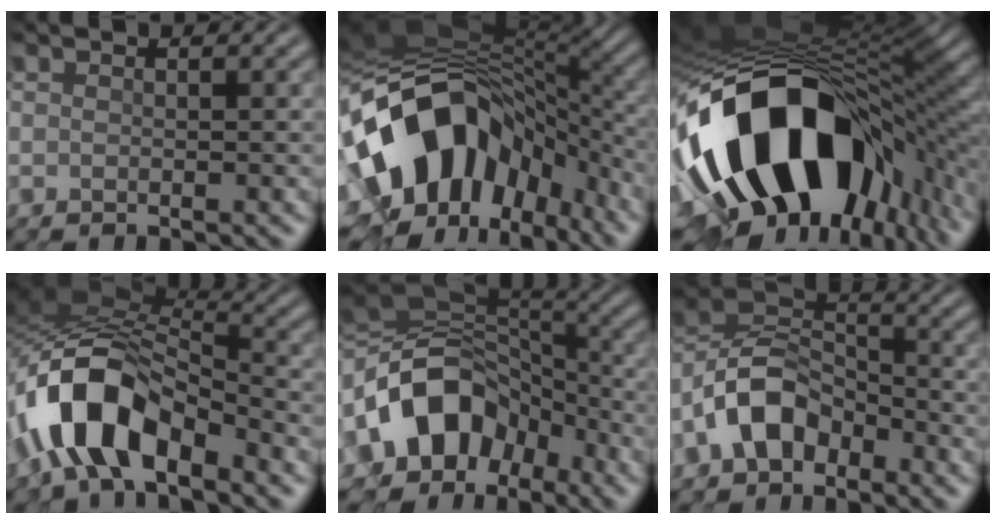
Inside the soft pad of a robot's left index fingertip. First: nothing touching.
{"total": 15.7, "force": [-3.6, 10.7, 10.9], "torque": [-0.200, -0.005, -0.054]}
{"total": 18.1, "force": [-5.9, 10.4, 13.6], "torque": [-0.240, -0.029, -0.073]}
{"total": 10.0, "force": [-4.5, 4.8, 7.6], "torque": [-0.150, 0.015, -0.086]}
{"total": 11.4, "force": [-3.2, 8.4, 7.0], "torque": [-0.130, 0.019, -0.068]}
{"total": 7.0, "force": [-3.6, 4.5, 4.0], "torque": [-0.076, 0.016, -0.084]}